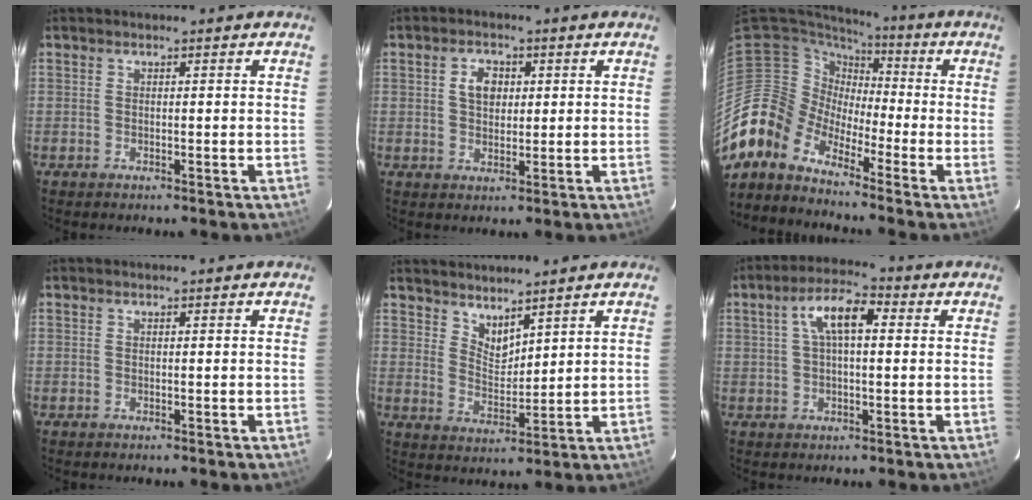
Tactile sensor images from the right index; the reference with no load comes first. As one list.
[{"total": 4.4, "force": [1.2, 3.2, 2.8], "torque": [-0.044, 0.011, 0.024]}, {"total": 7.5, "force": [-6.2, 4.2, -0.4], "torque": [0.004, 0.030, -0.148]}, {"total": 0.0}, {"total": 5.0, "force": [4.3, 1.7, 1.7], "torque": [-0.024, -0.007, 0.083]}, {"total": 7.9, "force": [1.9, 3.2, 6.9], "torque": [-0.130, 0.023, 0.033]}]